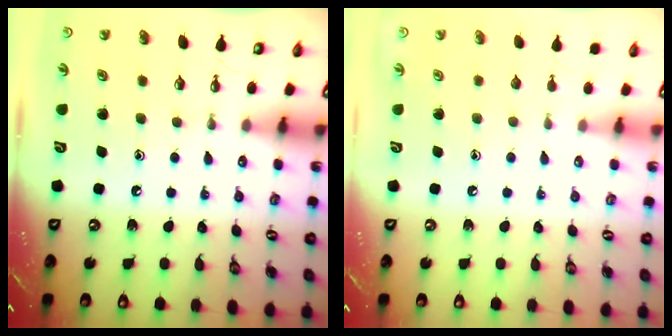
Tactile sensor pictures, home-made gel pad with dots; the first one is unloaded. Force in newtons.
{"total": 0.0}